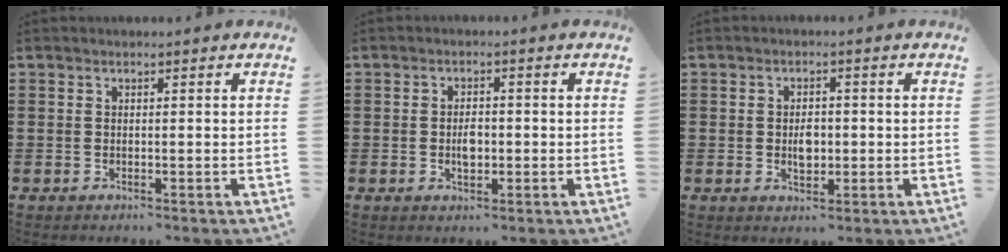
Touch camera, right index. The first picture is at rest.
{"total": 2.8, "force": [-0.4, 1.4, 2.4], "torque": [-0.046, 0.002, -0.007]}
{"total": 3.1, "force": [-0.3, 1.8, 2.5], "torque": [-0.042, 0.000, -0.006]}